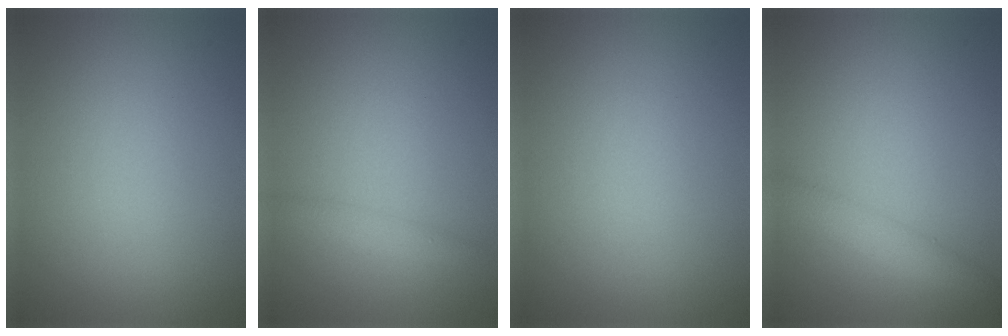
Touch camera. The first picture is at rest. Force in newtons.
{"total": 1.2, "press": 1.2, "slide": 0.1}
{"total": 0.0}
{"total": 2.2, "press": 2.2, "slide": 0.1}